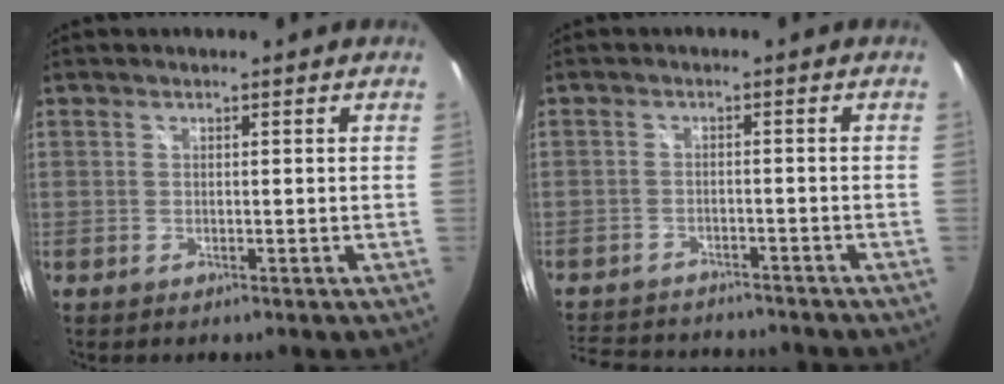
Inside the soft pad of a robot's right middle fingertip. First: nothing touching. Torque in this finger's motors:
{"motor_torque": [1.07, -1.07, 0.09, 0.04]}